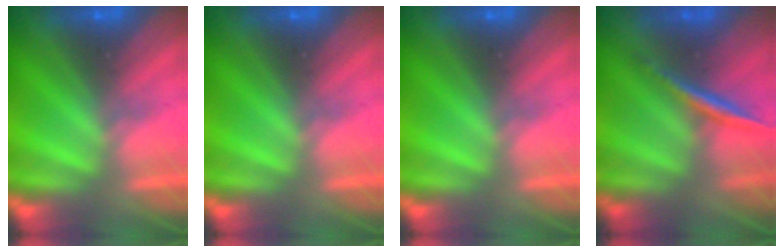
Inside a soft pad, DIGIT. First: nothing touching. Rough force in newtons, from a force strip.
{"total": 0.0}
{"total": 0.0}
{"total": 1.7}